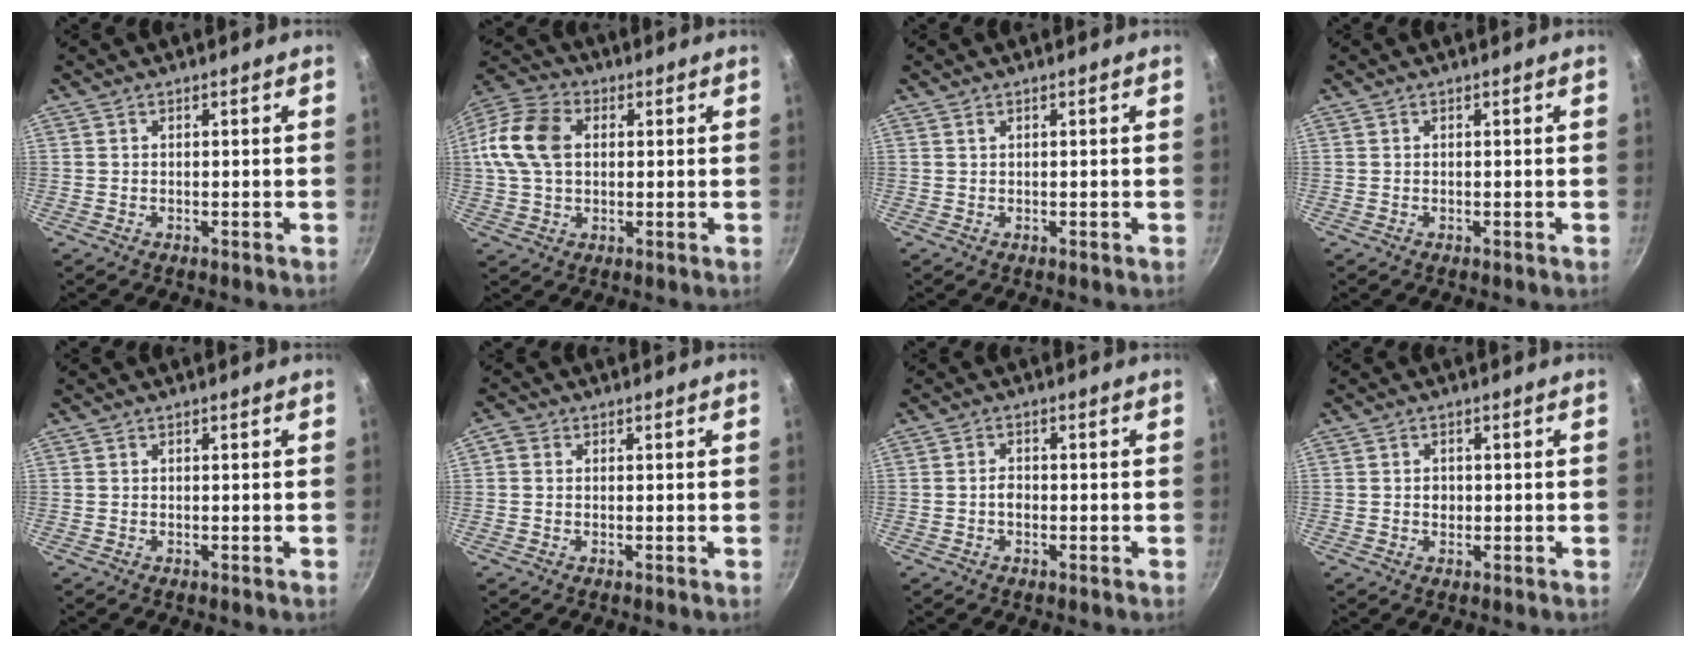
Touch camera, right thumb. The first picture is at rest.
{"total": 13.3, "force": [2.0, 9.3, 9.4], "torque": [-0.176, 0.020, 0.022]}
{"total": 0.0}
{"total": 0.0}
{"total": 0.0}
{"total": 2.0, "force": [0.2, 1.9, 0.8], "torque": [-0.013, 0.007, -0.002]}
{"total": 1.9, "force": [-0.5, 1.3, 1.3], "torque": [-0.016, 0.011, -0.009]}
{"total": 1.8, "force": [-0.1, 1.5, 0.9], "torque": [-0.009, 0.003, -0.003]}